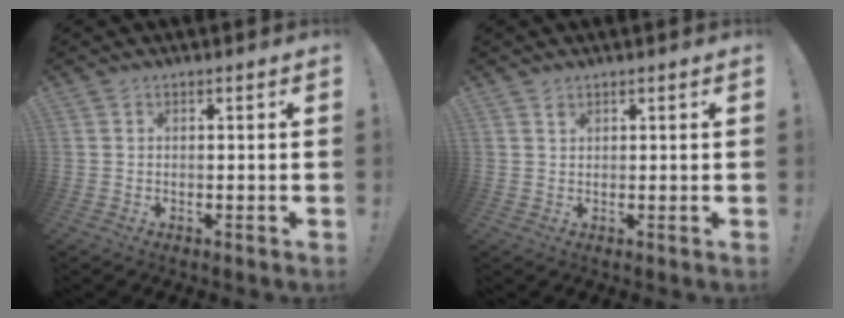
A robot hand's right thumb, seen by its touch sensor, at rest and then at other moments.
{"total": 1.0, "force": [0.8, 0.5, 0.2], "torque": [0.003, -0.003, 0.014]}